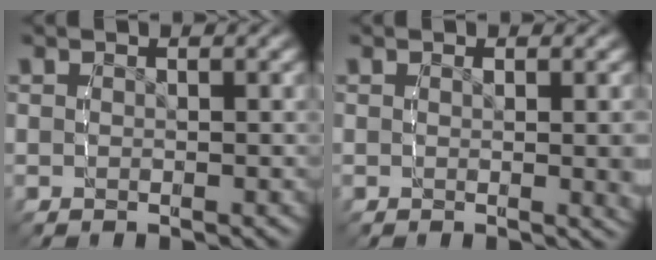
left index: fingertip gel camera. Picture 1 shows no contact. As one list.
[{"total": 1.2, "force": [0.2, 0.0, 1.2], "torque": [-0.014, -0.006, 0.004]}]